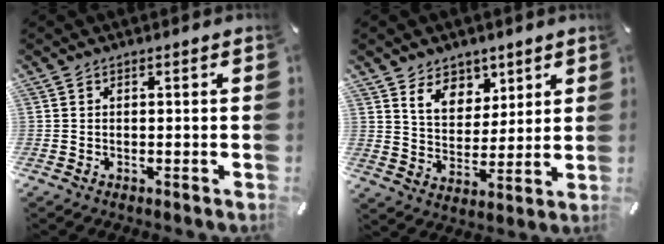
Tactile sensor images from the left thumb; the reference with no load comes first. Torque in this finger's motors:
{"motor_torque": [-0.67, 0.65, 1.24, -1.45, 0.16]}